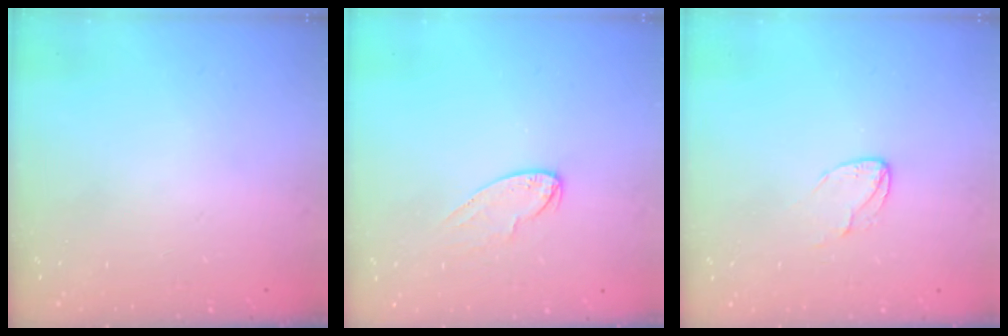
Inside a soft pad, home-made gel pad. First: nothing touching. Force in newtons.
{"total": 7.1, "press": 7.1, "slide": 0.6}
{"total": 4.4, "press": 4.4, "slide": 0.4}